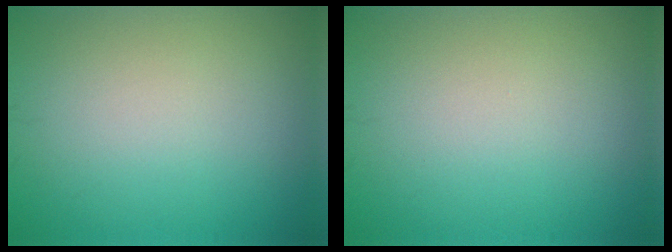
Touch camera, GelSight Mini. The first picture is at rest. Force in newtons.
{"total": 0.0}